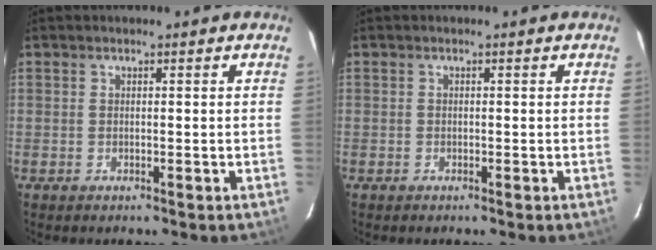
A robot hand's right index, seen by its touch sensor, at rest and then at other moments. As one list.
[{"total": 0.0}]